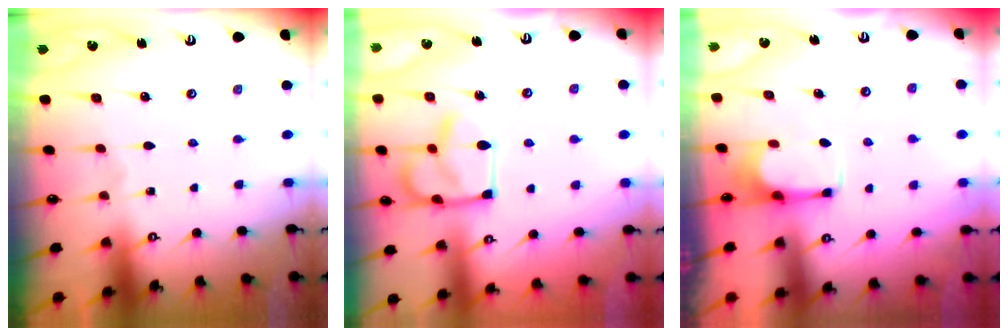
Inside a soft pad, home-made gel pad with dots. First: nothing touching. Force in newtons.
{"total": 8.3, "press": 8.2, "slide": 0.7}
{"total": 3.7, "press": 3.7, "slide": 0.6}